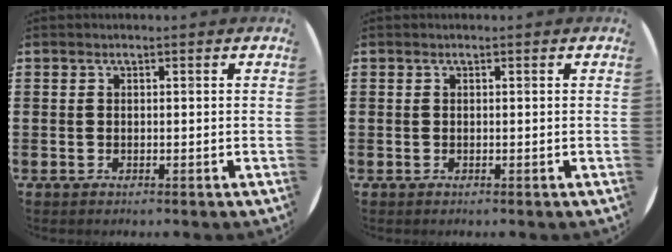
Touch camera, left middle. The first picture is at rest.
{"total": 0.0}